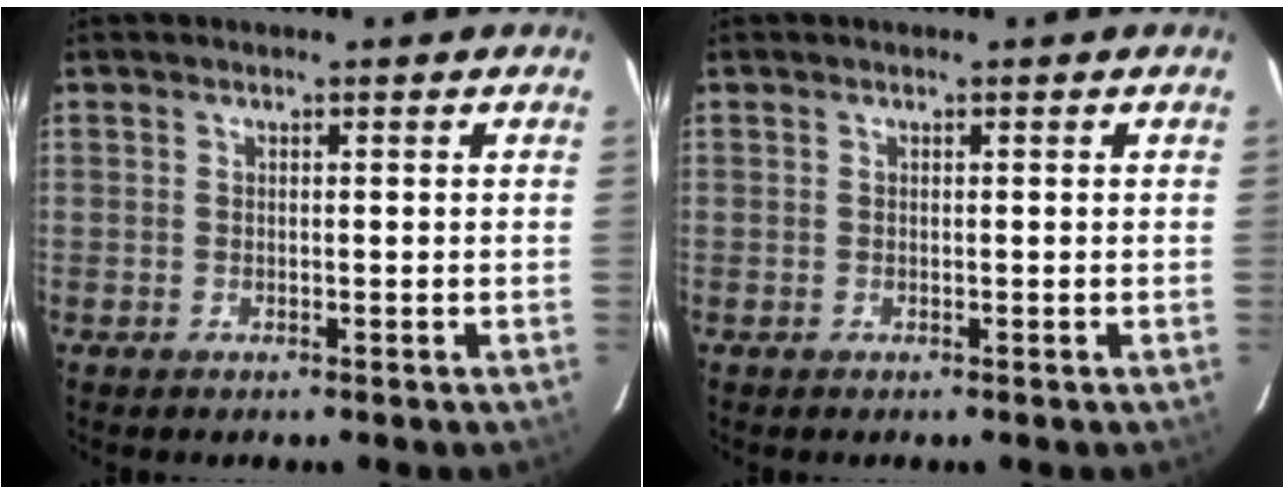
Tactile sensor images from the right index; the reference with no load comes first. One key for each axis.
{"total": 0.0}